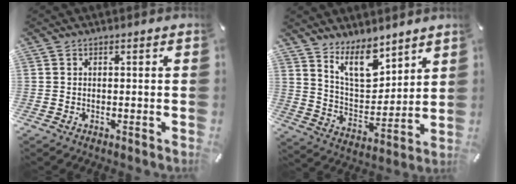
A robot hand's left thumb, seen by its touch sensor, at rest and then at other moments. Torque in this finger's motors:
{"motor_torque": [0.90, -0.45, 0.22, -0.18, 0.08]}